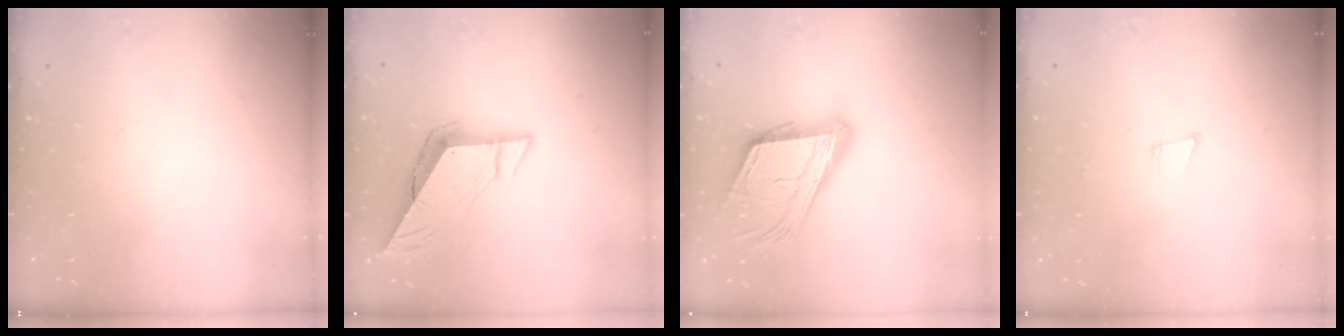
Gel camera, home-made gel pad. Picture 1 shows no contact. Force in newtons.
{"total": 9.4, "press": 9.3, "slide": 0.7}
{"total": 18.7, "press": 18.4, "slide": 3.0}
{"total": 5.0, "press": 4.2, "slide": 2.7}